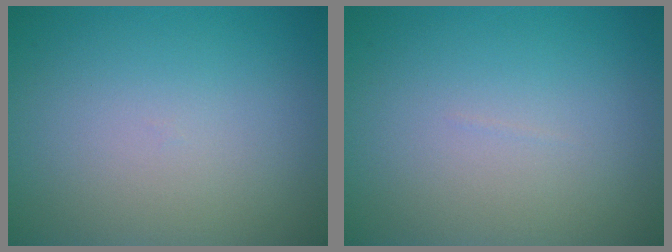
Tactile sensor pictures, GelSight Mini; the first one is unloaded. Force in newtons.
{"total": 0.0}